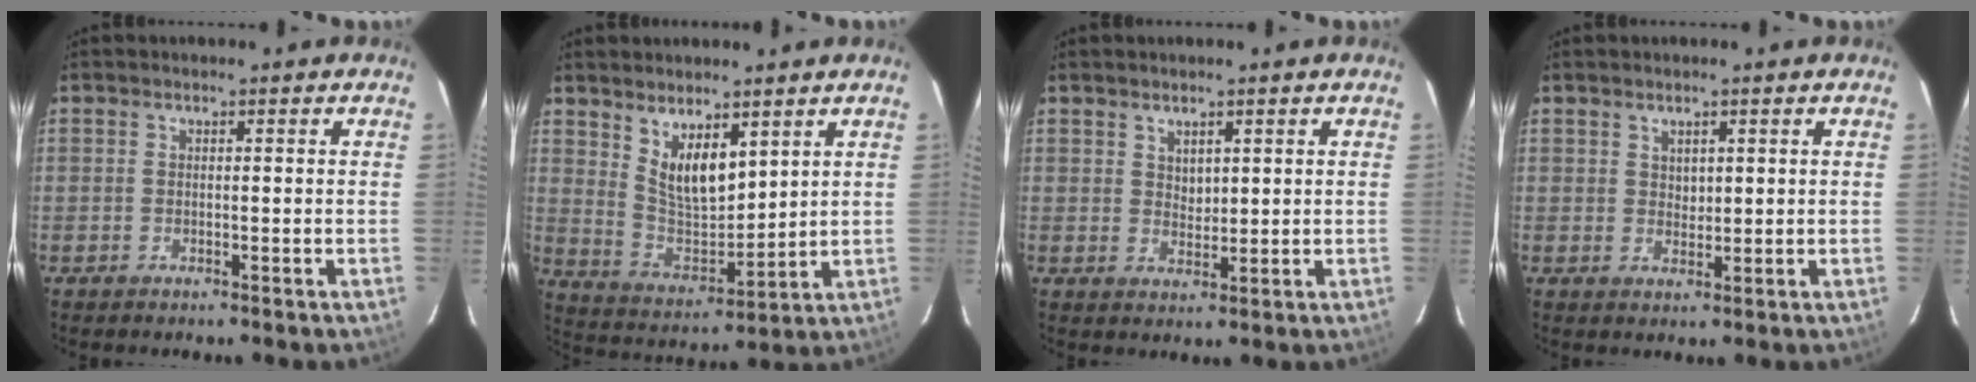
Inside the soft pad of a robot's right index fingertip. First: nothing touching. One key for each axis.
{"total": 9.6, "fx": 5.3, "fy": 4.3, "fz": 6.7, "tx": -0.115, "ty": -0.008, "tz": 0.114}
{"total": 2.5, "fx": 1.6, "fy": 1.6, "fz": 1.1, "tx": -0.014, "ty": 0.000, "tz": 0.031}
{"total": 1.9, "fx": 1.3, "fy": 1.3, "fz": 0.8, "tx": -0.009, "ty": 0.002, "tz": 0.025}